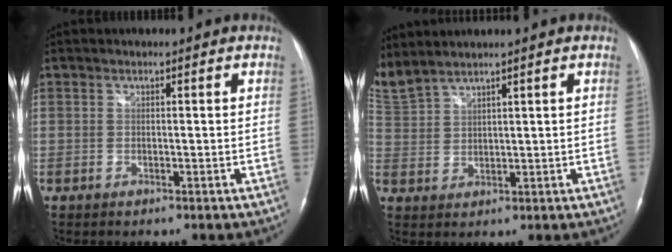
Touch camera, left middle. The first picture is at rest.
{"total": 6.9, "force": [6.3, 0.5, 2.7], "torque": [-0.089, 0.013, 0.142]}